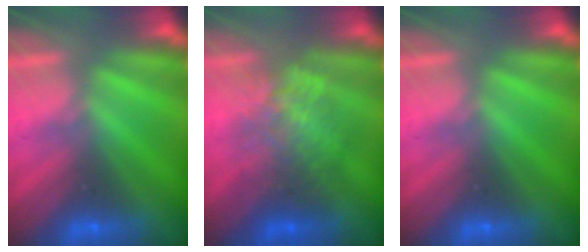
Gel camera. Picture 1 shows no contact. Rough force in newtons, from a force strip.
{"total": 2.2}
{"total": 0.0}